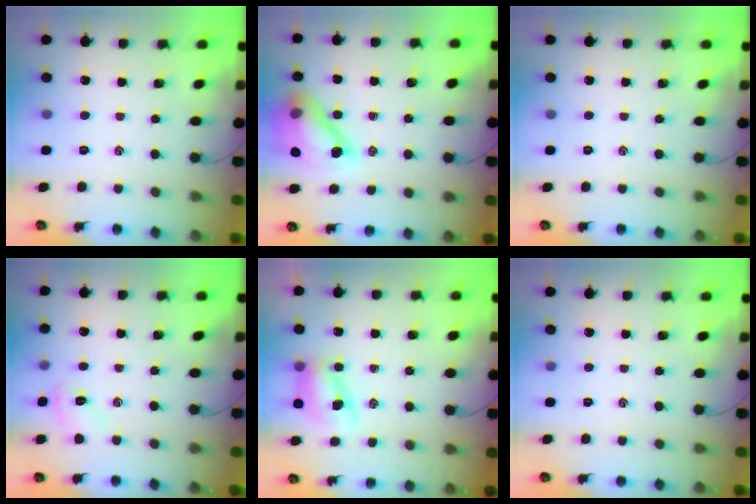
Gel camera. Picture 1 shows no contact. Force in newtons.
{"total": 16.7, "press": 16.1, "slide": 4.7}
{"total": 0.0}
{"total": 5.5, "press": 5.3, "slide": 1.4}
{"total": 7.9, "press": 7.9, "slide": 1.0}
{"total": 0.0}